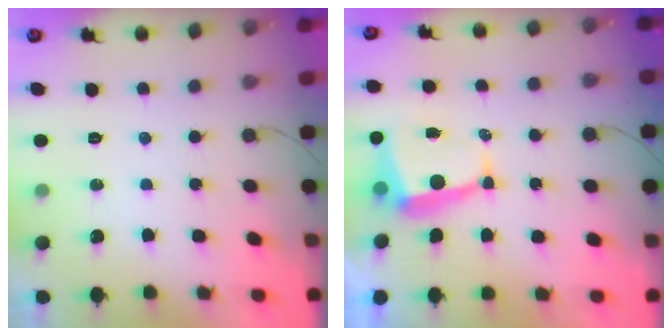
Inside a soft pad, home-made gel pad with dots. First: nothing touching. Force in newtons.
{"total": 6.4, "press": 6.4, "slide": 0.6}